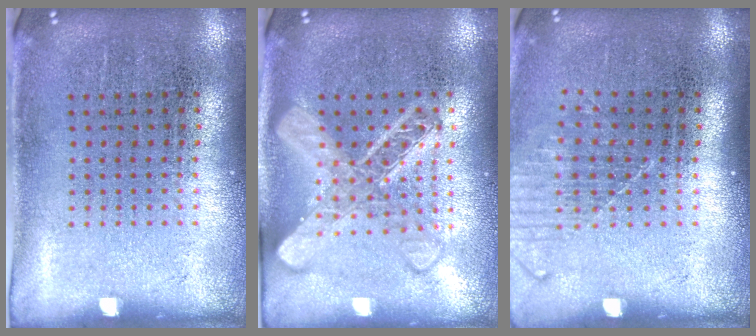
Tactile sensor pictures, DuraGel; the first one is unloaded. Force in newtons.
{"total": 2.8, "press": 2.8, "slide": 0.5}
{"total": 1.3, "press": 1.0, "slide": 0.8}